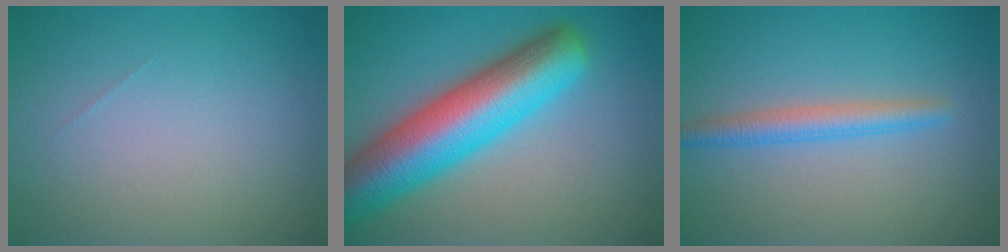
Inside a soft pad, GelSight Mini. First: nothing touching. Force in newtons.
{"total": 10.7, "press": 10.7, "slide": 0.4}
{"total": 2.6, "press": 2.6, "slide": 0.2}